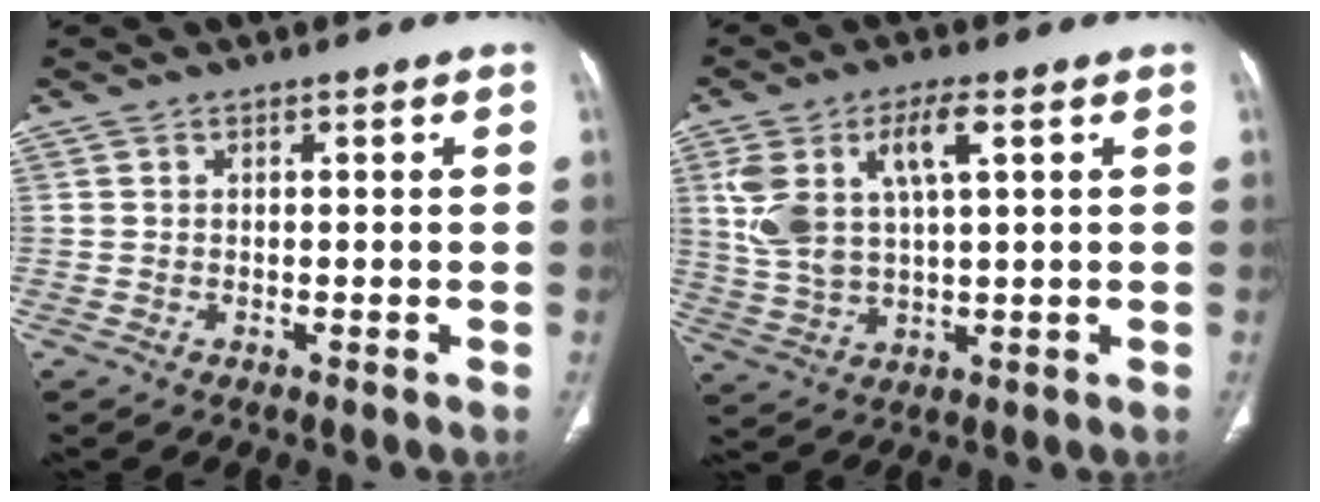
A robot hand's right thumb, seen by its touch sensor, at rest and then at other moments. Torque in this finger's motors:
{"motor_torque": [0.09, 0.16, 0.89, 0.70, 0.24]}